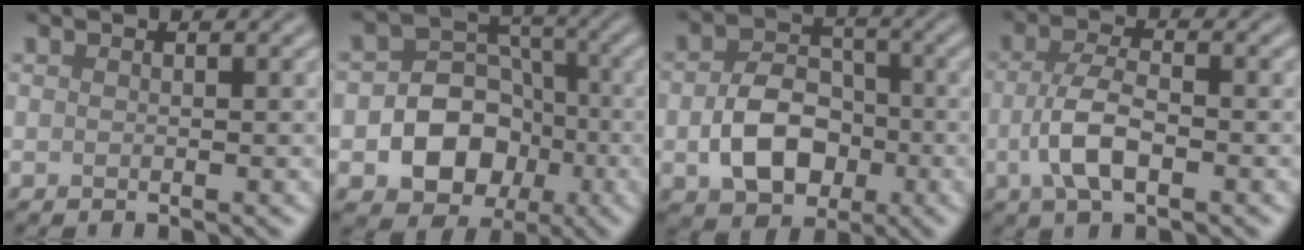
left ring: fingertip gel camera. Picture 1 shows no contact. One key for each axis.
{"total": 8.0, "fx": -2.3, "fy": 6.6, "fz": 4.0, "tx": -0.040, "ty": 0.003, "tz": -0.060}
{"total": 6.4, "fx": -1.5, "fy": 4.7, "fz": 4.2, "tx": -0.080, "ty": -0.007, "tz": -0.021}
{"total": 4.4, "fx": -1.2, "fy": 1.9, "fz": 3.8, "tx": -0.081, "ty": 0.001, "tz": -0.028}